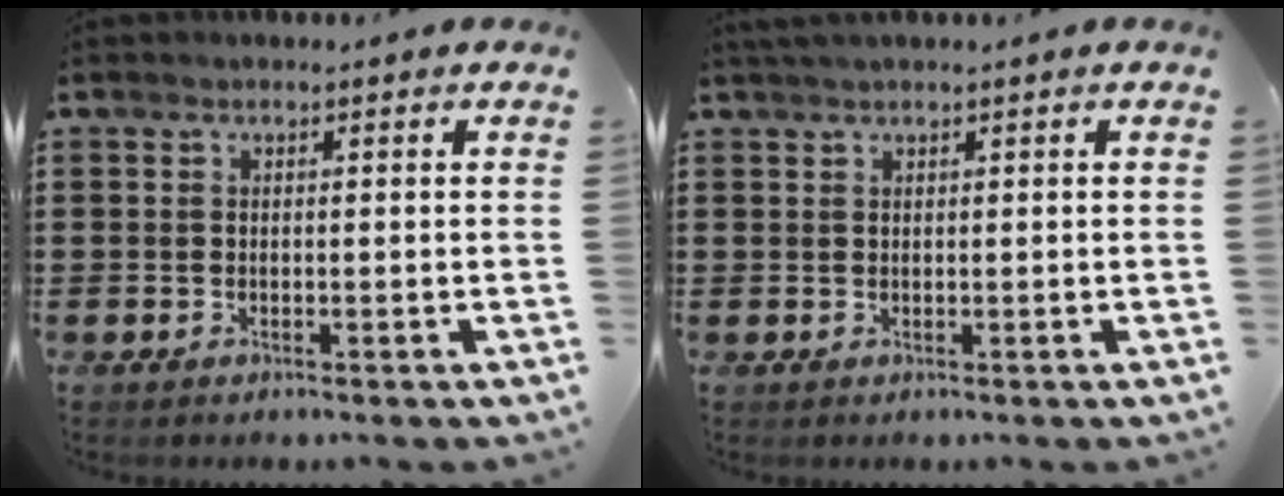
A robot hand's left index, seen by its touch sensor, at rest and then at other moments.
{"total": 1.0, "force": [0.9, -0.1, 0.6], "torque": [-0.012, -0.001, 0.017]}